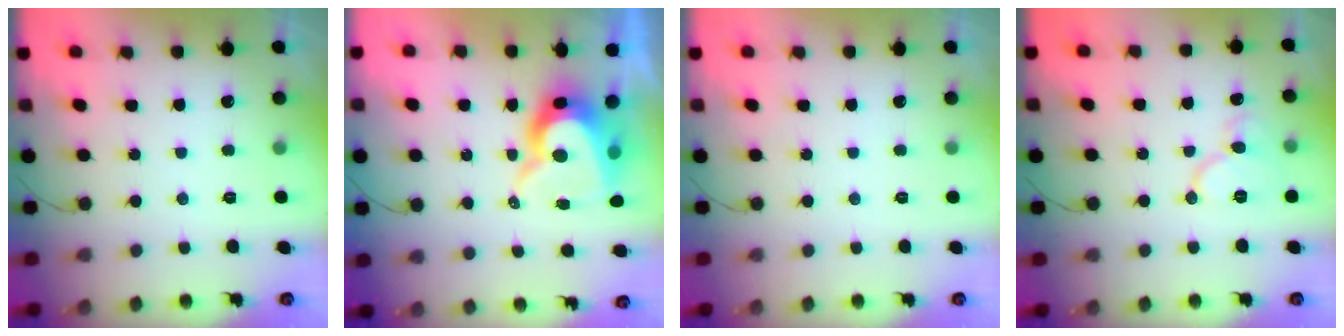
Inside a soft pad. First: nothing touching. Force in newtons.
{"total": 12.4, "press": 12.4, "slide": 0.9}
{"total": 0.0}
{"total": 10.0, "press": 9.9, "slide": 1.2}